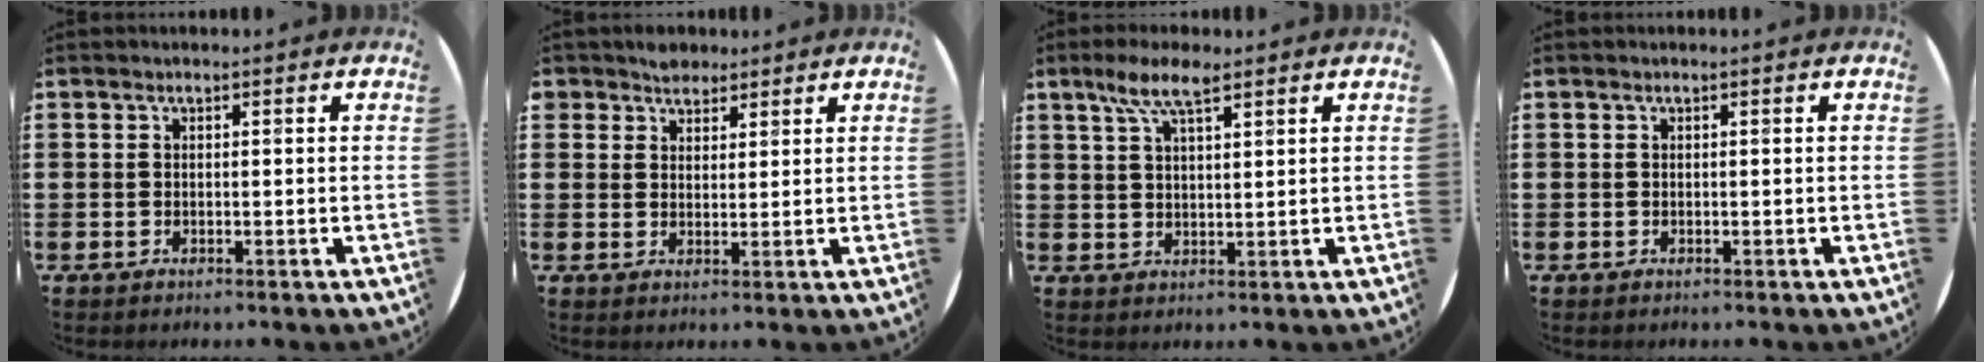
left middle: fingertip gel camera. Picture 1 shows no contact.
{"total": 3.0, "force": [2.6, 1.6, 0.0], "torque": [0.000, 0.005, 0.048]}
{"total": 6.0, "force": [4.1, 1.6, 4.2], "torque": [-0.090, 0.006, 0.071]}
{"total": 0.0}